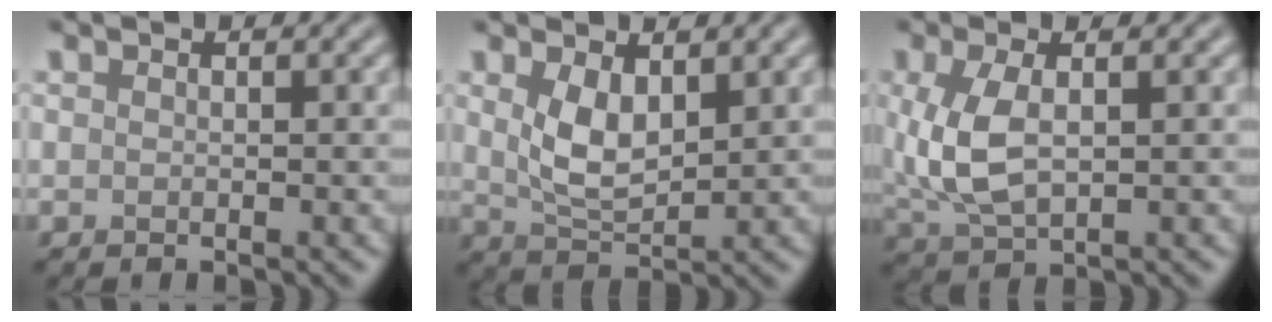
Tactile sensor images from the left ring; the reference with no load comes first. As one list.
[{"total": 3.8, "force": [1.2, 2.0, 3.1], "torque": [-0.070, -0.004, 0.031]}, {"total": 5.0, "force": [0.5, 2.6, 4.3], "torque": [-0.109, 0.000, 0.014]}]